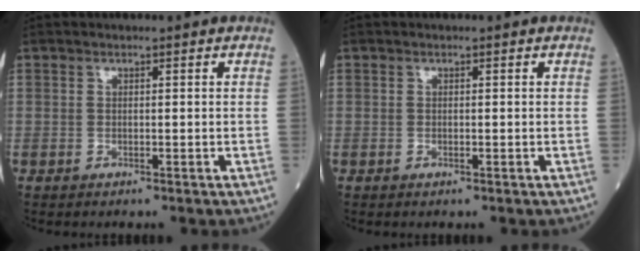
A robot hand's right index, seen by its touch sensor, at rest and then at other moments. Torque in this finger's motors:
{"motor_torque": [0.11, 0.07, 0.01, 0.01]}